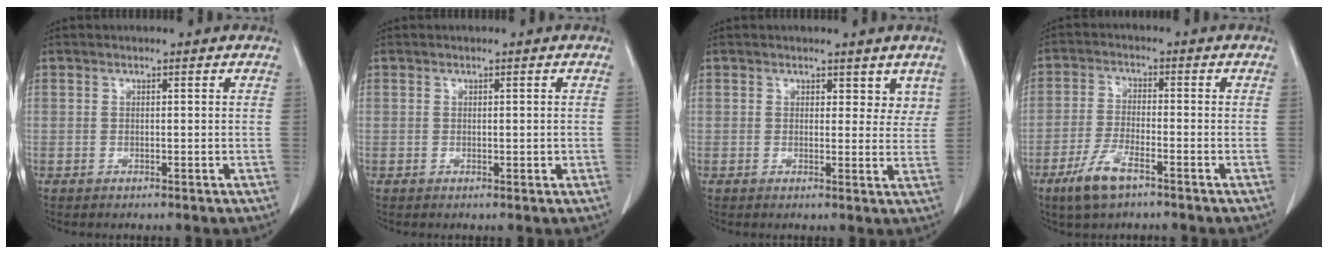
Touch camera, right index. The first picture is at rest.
{"total": 0.7, "force": [0.1, 0.5, 0.5], "torque": [-0.004, 0.000, 0.004]}
{"total": 3.2, "force": [2.1, 1.9, 1.5], "torque": [0.002, -0.006, 0.024]}
{"total": 6.5, "force": [-4.2, 1.5, 4.7], "torque": [-0.105, -0.009, -0.075]}